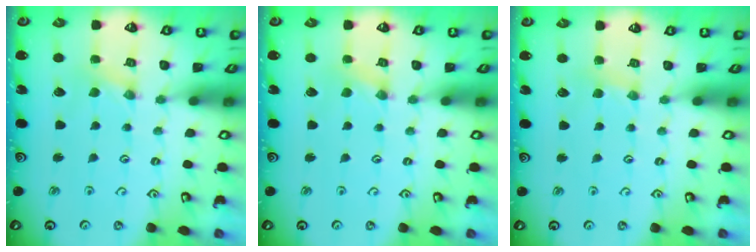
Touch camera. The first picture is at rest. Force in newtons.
{"total": 0.0}
{"total": 2.2, "press": 2.2, "slide": 0.3}